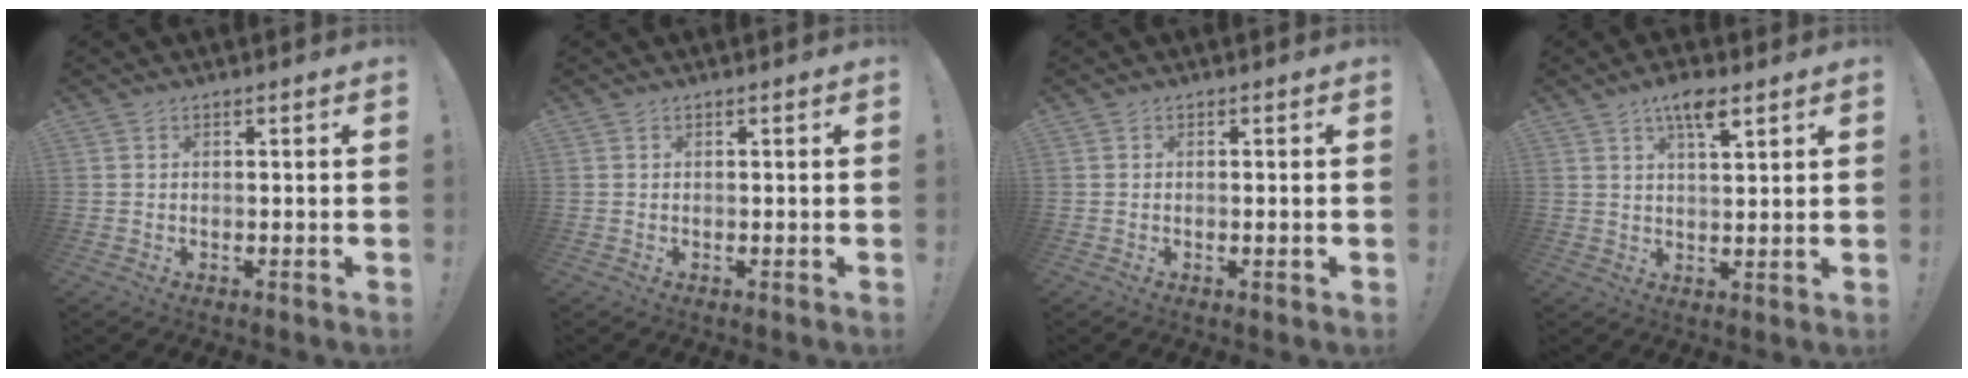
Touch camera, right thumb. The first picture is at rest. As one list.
[{"total": 0.0}, {"total": 0.7, "force": [-0.3, 0.0, 0.6], "torque": [-0.014, 0.001, -0.005]}, {"total": 6.8, "force": [4.0, 1.9, 5.1], "torque": [-0.079, -0.018, 0.063]}]